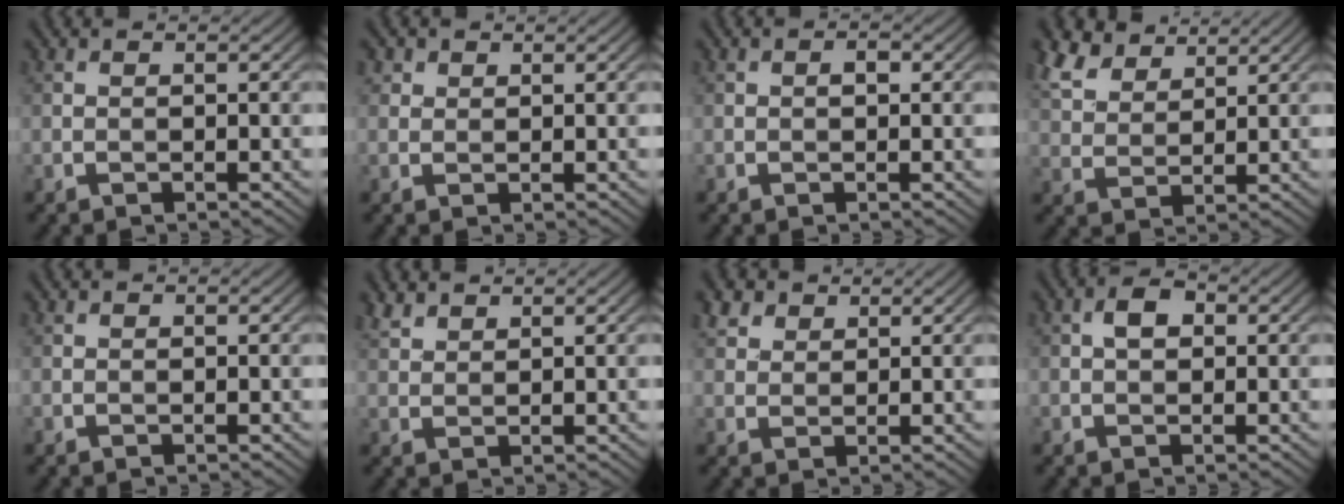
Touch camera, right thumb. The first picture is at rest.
{"total": 1.8, "force": [1.1, 1.3, 0.5], "torque": [-0.013, -0.002, 0.022]}
{"total": 1.0, "force": [0.0, 0.6, 0.8], "torque": [-0.011, 0.002, -0.002]}
{"total": 6.6, "force": [4.9, 3.1, 3.2], "torque": [-0.085, 0.015, 0.106]}
{"total": 0.0}
{"total": 2.4, "force": [2.0, 0.9, 0.9], "torque": [-0.025, 0.007, 0.049]}
{"total": 3.1, "force": [2.1, 2.0, 1.2], "torque": [-0.035, 0.009, 0.046]}
{"total": 2.5, "force": [0.4, 1.7, 1.9], "torque": [-0.036, 0.007, 0.003]}